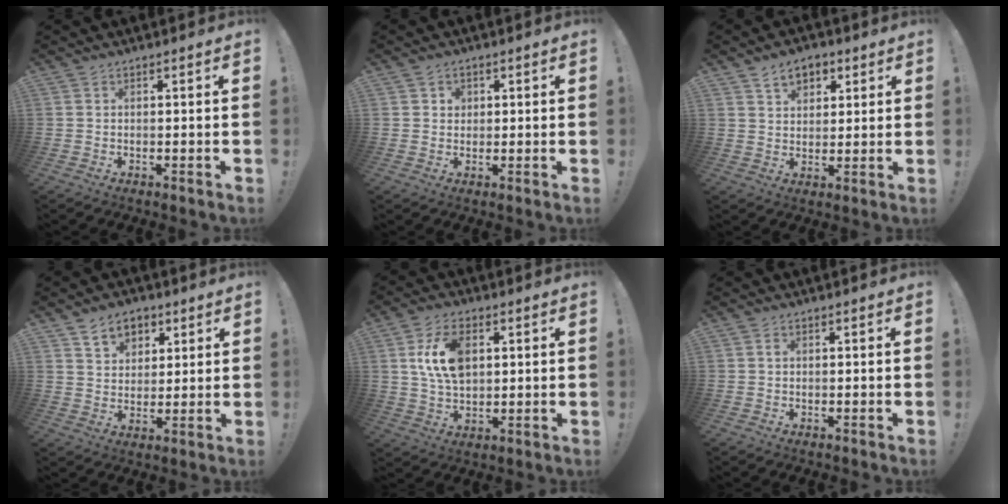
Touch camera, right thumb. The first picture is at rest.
{"total": 2.3, "force": [0.8, 2.1, 0.7], "torque": [-0.005, -0.003, 0.013]}
{"total": 7.4, "force": [4.1, 5.1, 3.4], "torque": [-0.049, -0.013, 0.076]}
{"total": 8.2, "force": [4.7, 6.1, 2.8], "torque": [-0.038, -0.024, 0.090]}
{"total": 12.7, "force": [3.4, 7.9, 9.3], "torque": [-0.180, 0.005, 0.062]}
{"total": 0.7, "force": [-0.1, 0.5, 0.4], "torque": [-0.010, 0.006, -0.002]}